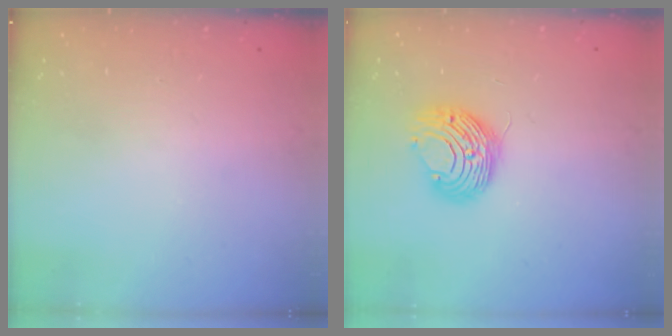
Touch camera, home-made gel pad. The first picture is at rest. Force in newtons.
{"total": 9.3, "press": 9.3, "slide": 0.3}